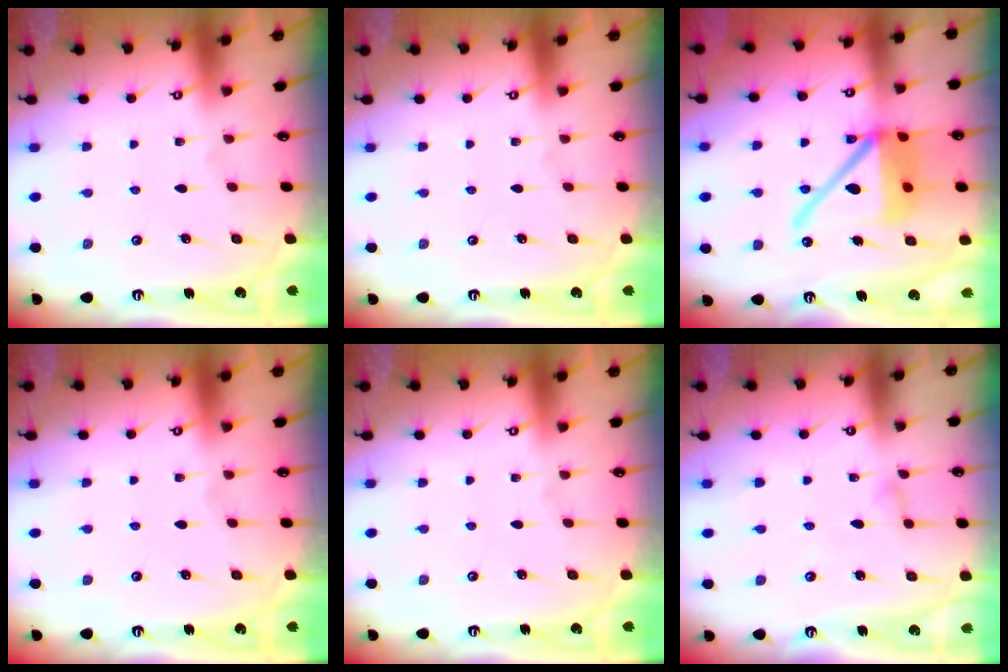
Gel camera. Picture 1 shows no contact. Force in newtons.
{"total": 0.0}
{"total": 16.1, "press": 15.9, "slide": 2.3}
{"total": 0.0}
{"total": 0.0}
{"total": 2.3, "press": 2.3, "slide": 0.2}